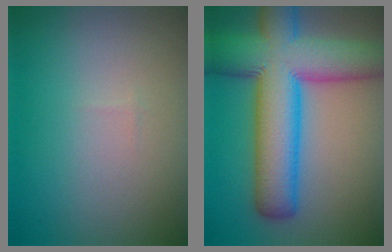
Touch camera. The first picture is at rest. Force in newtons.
{"total": 12.7, "press": 12.7, "slide": 0.5}